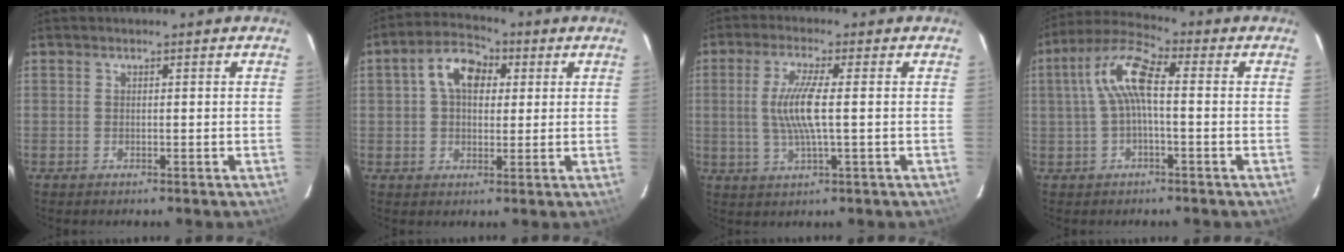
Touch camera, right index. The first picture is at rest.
{"total": 8.5, "force": [2.3, 5.7, 5.9], "torque": [-0.107, 0.032, 0.036]}
{"total": 7.8, "force": [0.1, 0.7, 7.7], "torque": [-0.155, -0.003, 0.003]}
{"total": 8.8, "force": [0.4, 2.6, 8.4], "torque": [-0.178, 0.023, 0.006]}